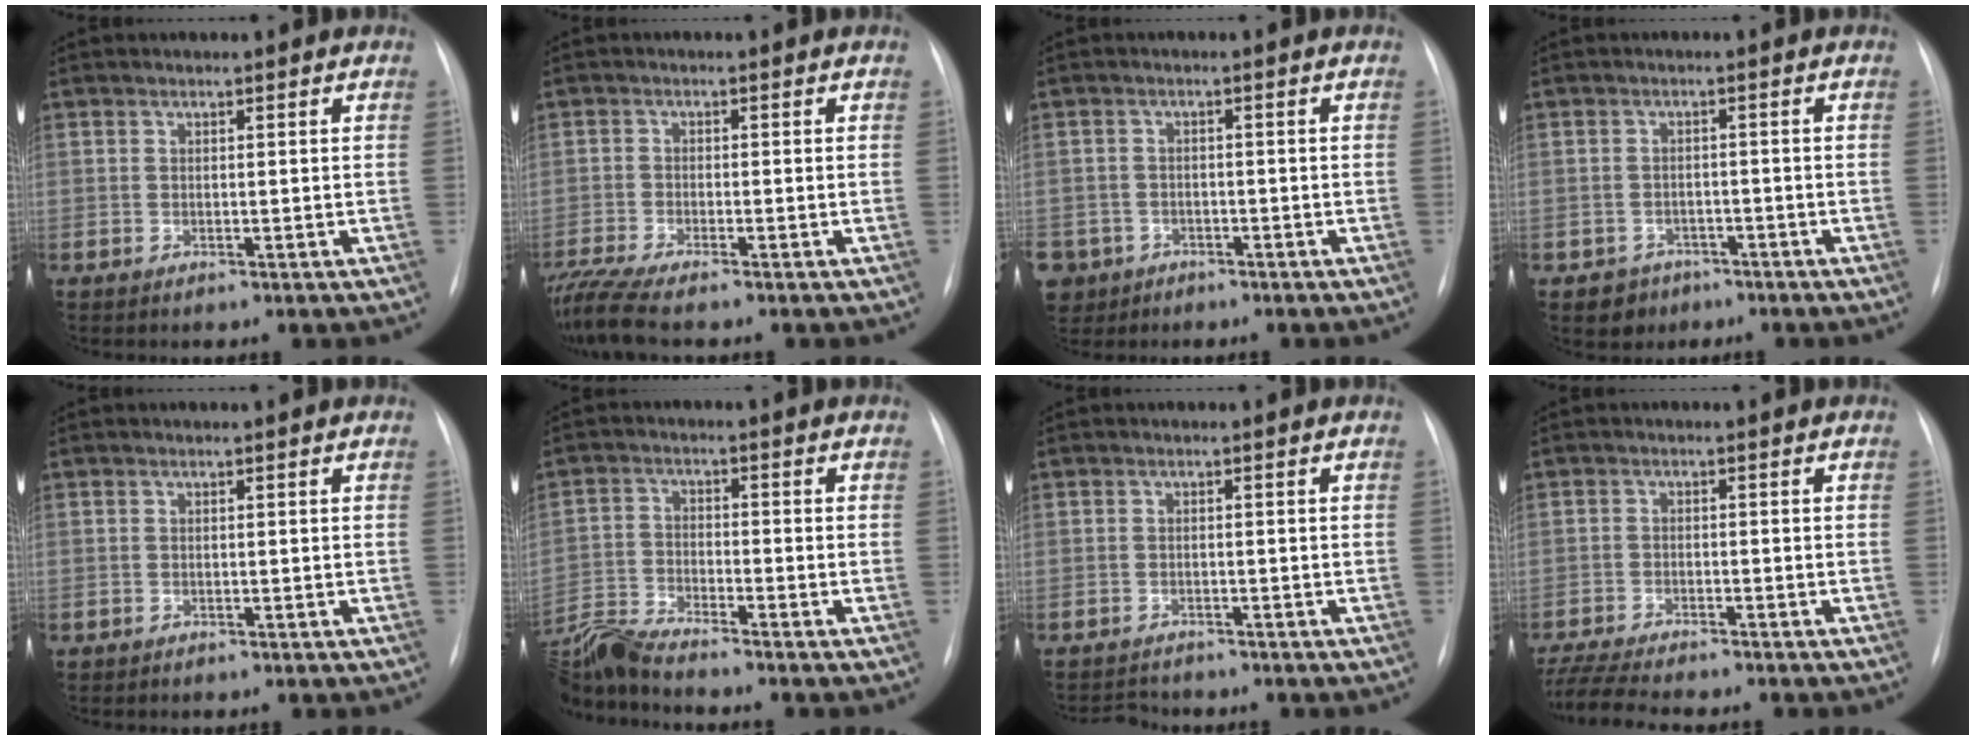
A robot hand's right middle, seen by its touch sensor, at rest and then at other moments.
{"total": 6.5, "force": [-5.7, -0.5, 3.1], "torque": [-0.064, -0.017, -0.105]}
{"total": 8.5, "force": [-4.5, 7.0, 1.7], "torque": [-0.061, 0.003, -0.074]}
{"total": 3.4, "force": [-2.1, 2.7, 0.0], "torque": [0.001, 0.011, -0.028]}
{"total": 0.0}
{"total": 8.4, "force": [-8.0, -1.3, 2.3], "torque": [-0.054, -0.012, -0.158]}
{"total": 2.0, "force": [-1.9, 0.5, -0.5], "torque": [0.006, -0.008, -0.030]}
{"total": 9.8, "force": [-8.8, 0.8, 4.3], "torque": [-0.074, -0.016, -0.141]}